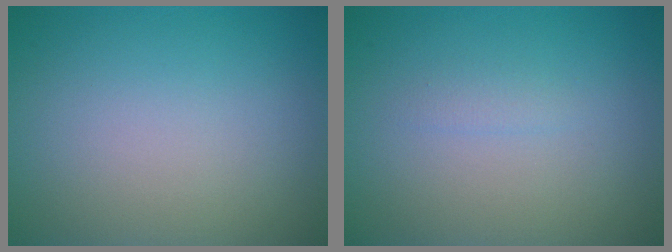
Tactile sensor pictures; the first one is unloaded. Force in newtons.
{"total": 0.7, "press": 0.7, "slide": 0.0}